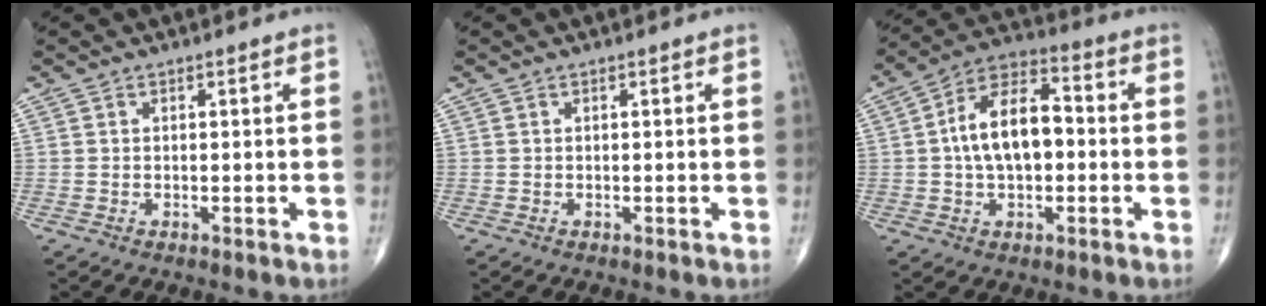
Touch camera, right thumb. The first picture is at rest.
{"total": 0.0}
{"total": 13.2, "force": [-0.1, 7.3, 11.0], "torque": [-0.181, 0.034, -0.011]}